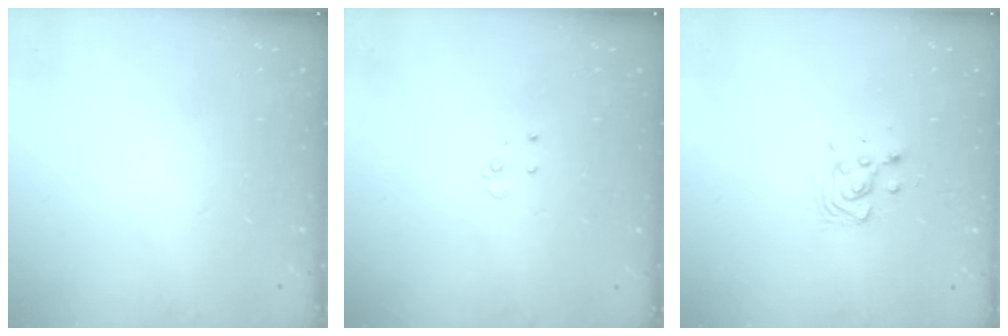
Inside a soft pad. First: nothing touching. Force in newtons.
{"total": 2.9, "press": 2.9, "slide": 0.2}
{"total": 8.3, "press": 8.0, "slide": 2.1}